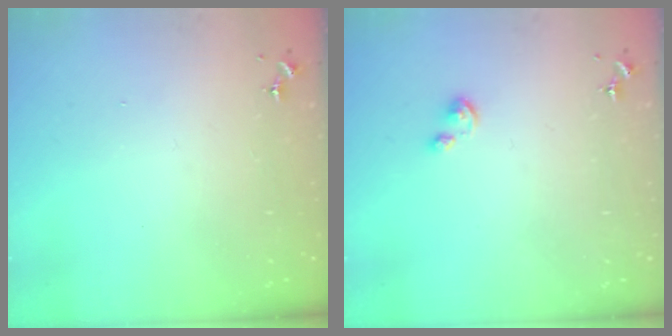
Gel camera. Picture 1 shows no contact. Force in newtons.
{"total": 2.5, "press": 2.5, "slide": 0.3}